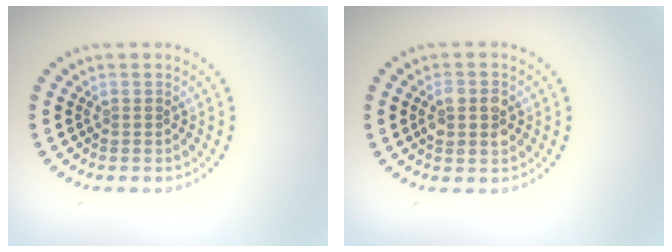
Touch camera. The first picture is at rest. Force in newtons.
{"total": 2.9, "press": 2.9, "slide": 0.2}